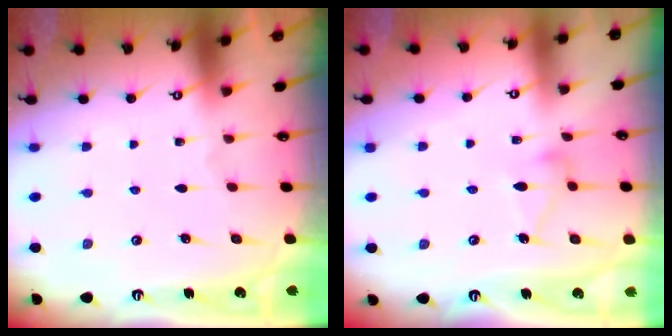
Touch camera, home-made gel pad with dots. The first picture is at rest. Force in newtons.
{"total": 8.8, "press": 8.8, "slide": 0.5}